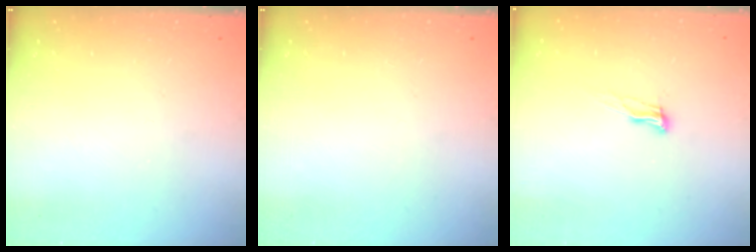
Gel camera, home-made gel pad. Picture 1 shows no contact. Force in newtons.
{"total": 0.0}
{"total": 8.0, "press": 7.7, "slide": 2.0}